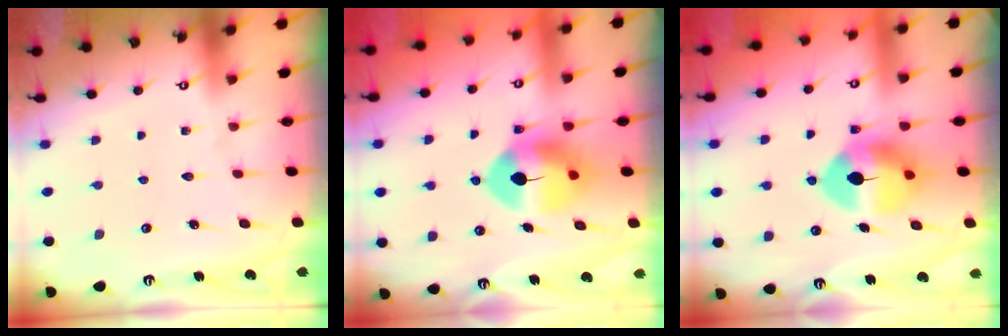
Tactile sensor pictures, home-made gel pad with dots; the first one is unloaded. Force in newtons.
{"total": 9.5, "press": 9.4, "slide": 1.7}
{"total": 11.2, "press": 11.1, "slide": 1.6}